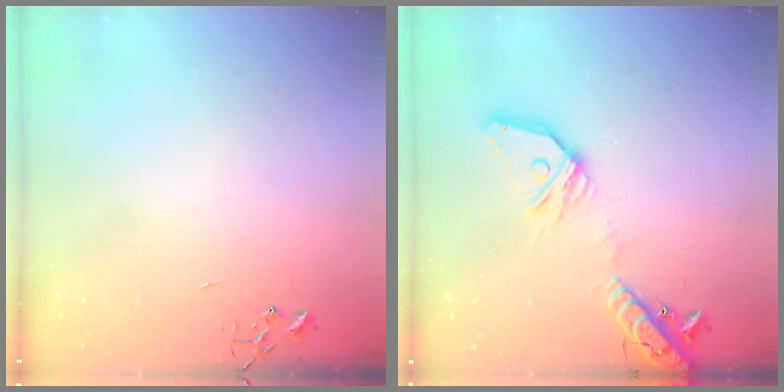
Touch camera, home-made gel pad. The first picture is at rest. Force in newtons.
{"total": 18.2, "press": 18.0, "slide": 3.2}